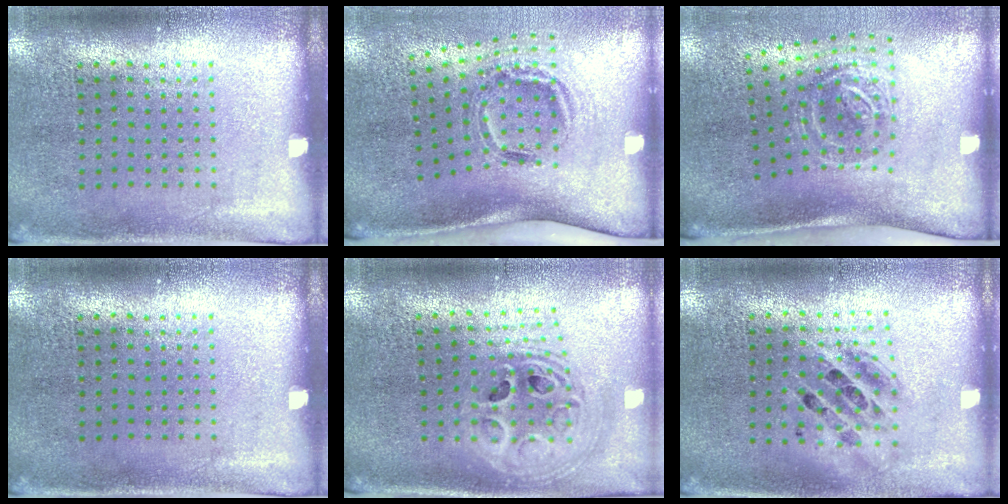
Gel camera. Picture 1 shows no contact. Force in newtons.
{"total": 2.0, "press": 1.3, "slide": 1.5}
{"total": 2.0, "press": 1.2, "slide": 1.5}
{"total": 0.0}
{"total": 2.4, "press": 1.9, "slide": 1.4}
{"total": 1.5, "press": 1.2, "slide": 0.8}